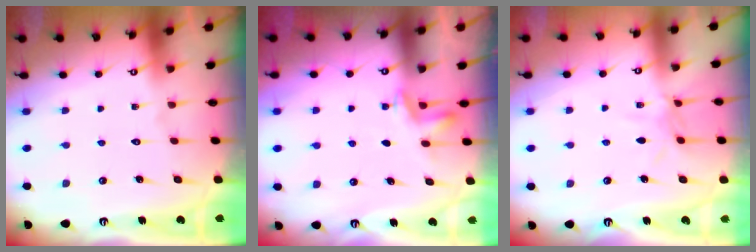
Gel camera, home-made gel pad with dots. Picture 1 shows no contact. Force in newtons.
{"total": 3.6, "press": 3.4, "slide": 0.9}
{"total": 5.4, "press": 5.3, "slide": 0.5}